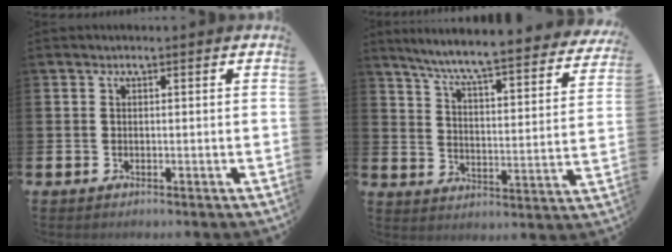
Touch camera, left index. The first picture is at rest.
{"total": 7.1, "force": [6.5, 0.1, 2.8], "torque": [-0.084, -0.057, 0.107]}